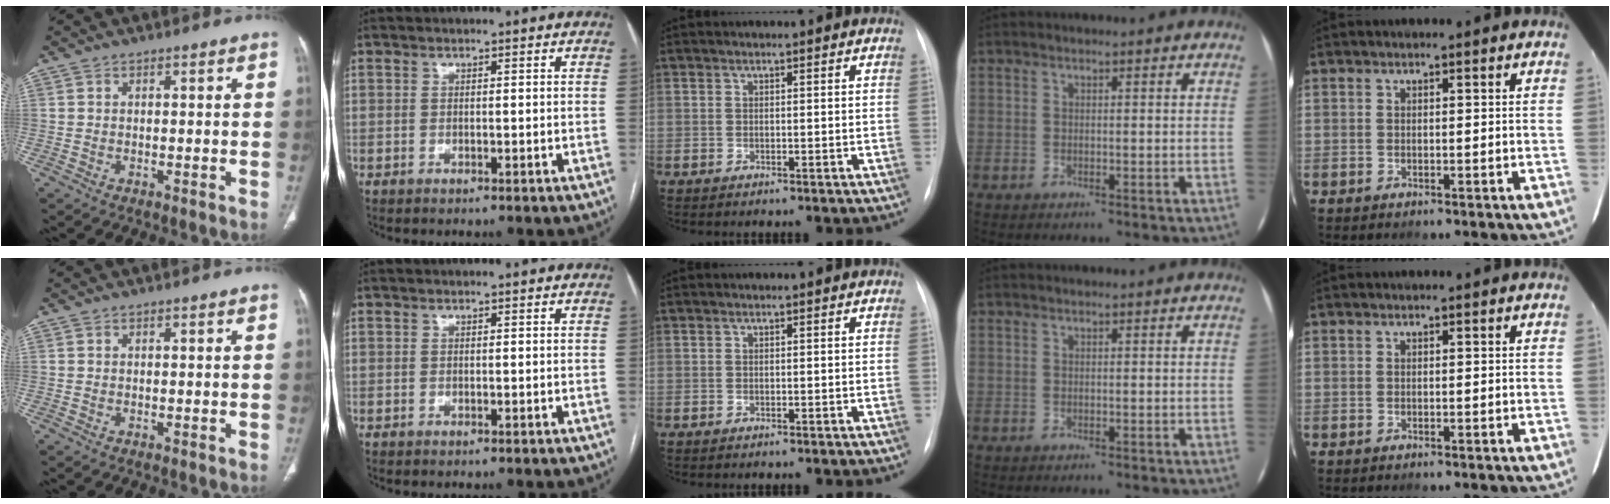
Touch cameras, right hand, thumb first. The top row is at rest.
{}